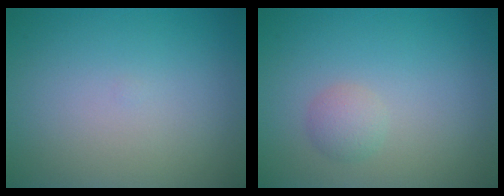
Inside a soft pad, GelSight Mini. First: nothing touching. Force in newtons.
{"total": 1.4, "press": 1.4, "slide": 0.1}